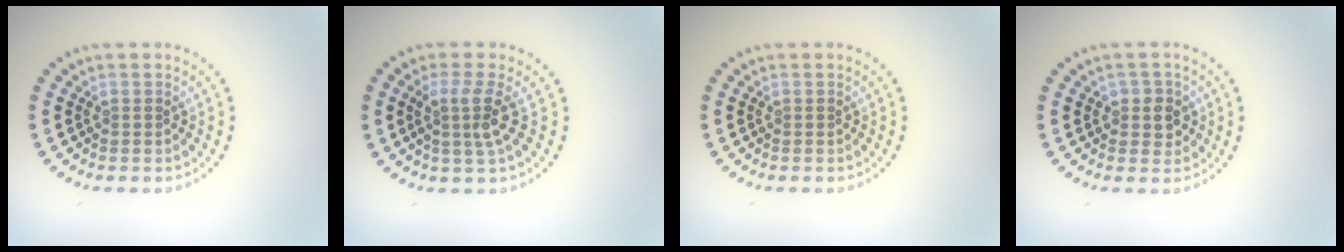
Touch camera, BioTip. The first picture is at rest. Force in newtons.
{"total": 2.7, "press": 2.0, "slide": 1.8}
{"total": 0.0}
{"total": 2.0, "press": 1.8, "slide": 0.7}